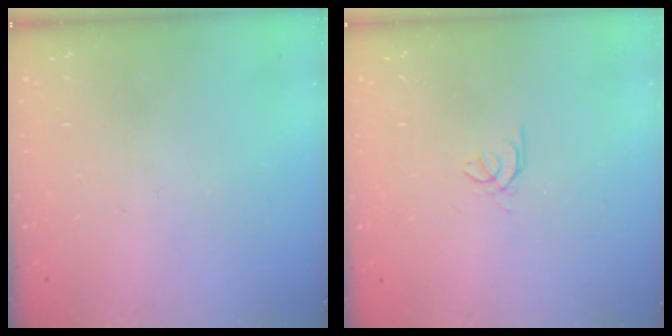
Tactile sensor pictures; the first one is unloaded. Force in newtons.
{"total": 0.6, "press": 0.4, "slide": 0.3}